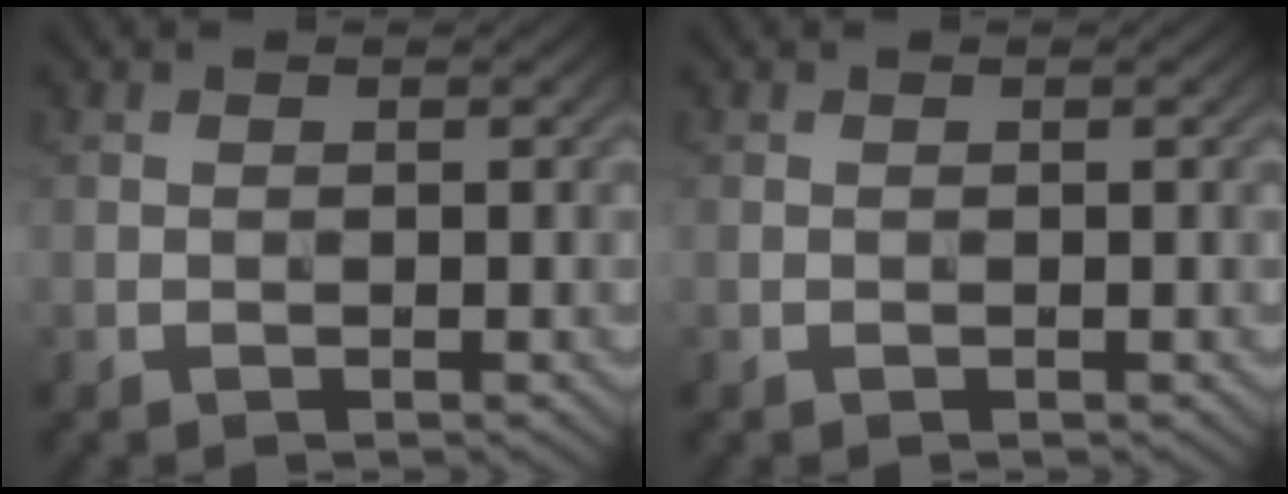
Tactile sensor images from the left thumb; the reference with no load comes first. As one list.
[{"total": 0.0}]